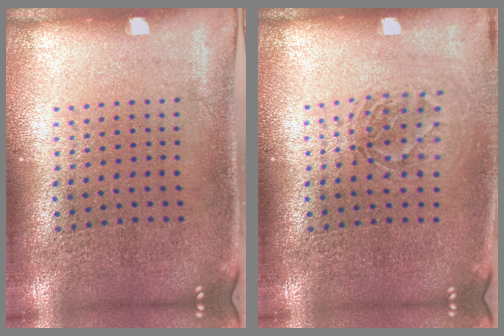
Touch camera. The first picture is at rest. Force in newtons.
{"total": 1.3, "press": 1.1, "slide": 0.6}